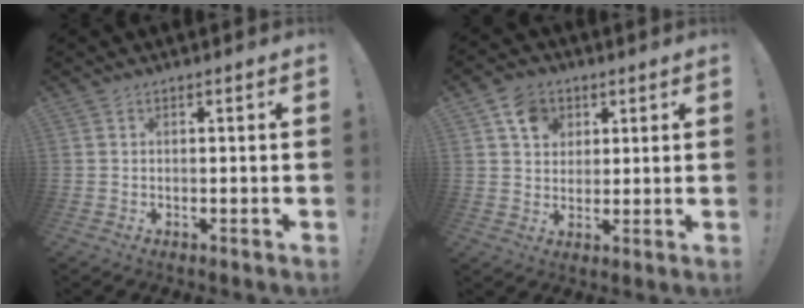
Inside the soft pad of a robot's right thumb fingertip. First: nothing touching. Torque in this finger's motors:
{"motor_torque": [0.01, 0.03, 0.16, 0.07, 0.00]}